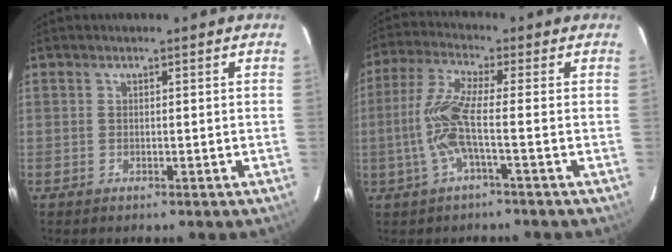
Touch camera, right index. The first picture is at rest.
{"total": 7.5, "force": [-1.5, 0.2, 7.3], "torque": [-0.164, 0.008, -0.036]}